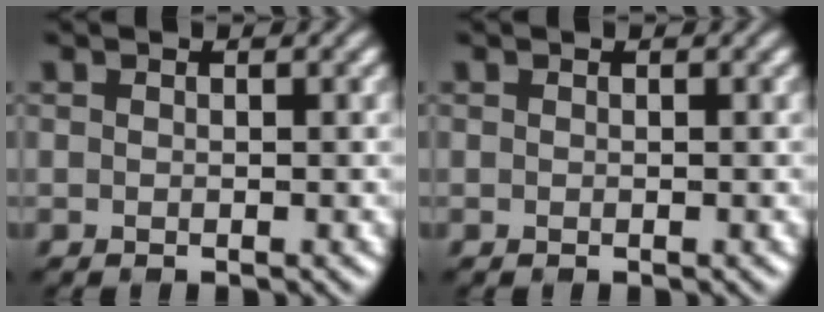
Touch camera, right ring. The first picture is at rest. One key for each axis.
{"total": 0.0}